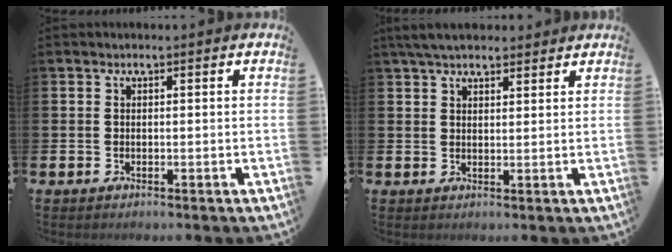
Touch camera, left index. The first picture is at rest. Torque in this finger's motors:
{"motor_torque": [1.08, -1.06, 0.30, 0.21]}